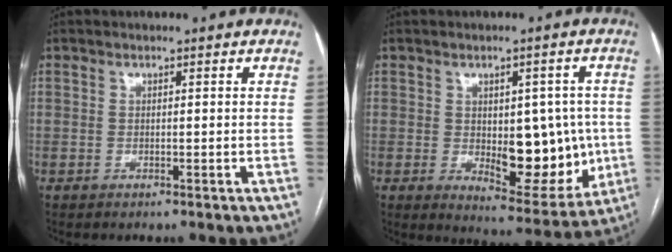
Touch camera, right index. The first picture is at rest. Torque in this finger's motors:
{"motor_torque": [0.32, 0.21, 0.25, 0.04]}